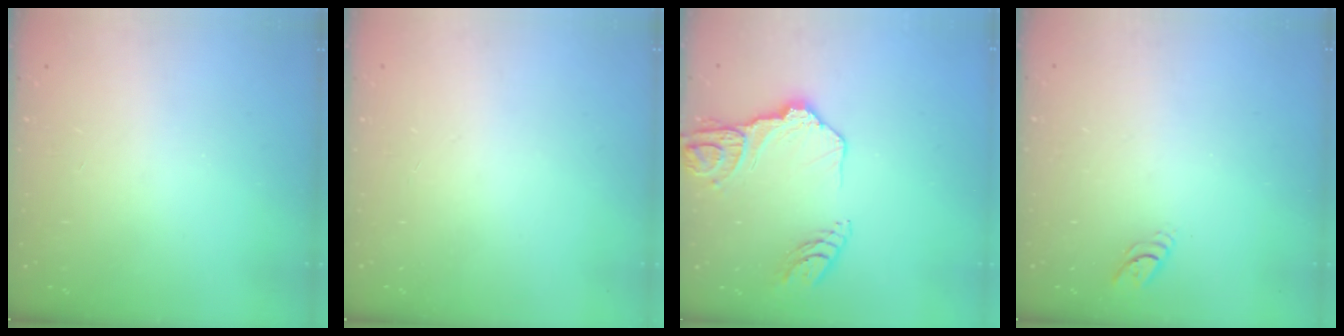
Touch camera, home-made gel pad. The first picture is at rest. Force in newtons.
{"total": 0.0}
{"total": 15.8, "press": 15.8, "slide": 1.3}
{"total": 3.8, "press": 3.8, "slide": 0.3}